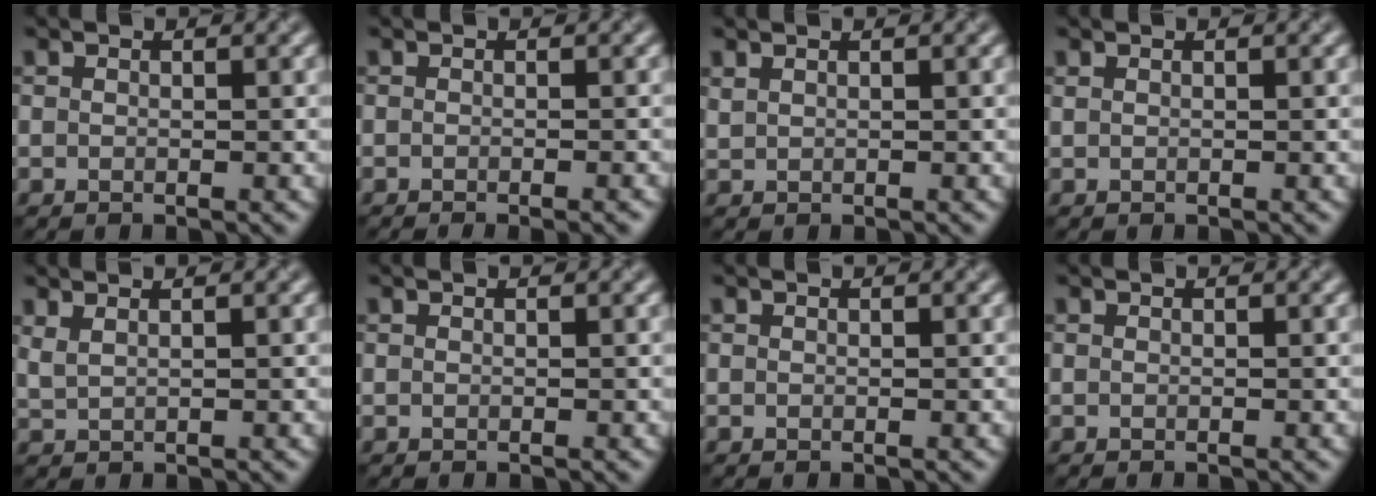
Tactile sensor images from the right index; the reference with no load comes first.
{"total": 1.4, "force": [-1.2, 0.0, 0.8], "torque": [-0.010, -0.008, -0.015]}
{"total": 0.7, "force": [0.6, 0.3, 0.3], "torque": [-0.015, 0.000, 0.019]}
{"total": 0.0}
{"total": 1.7, "force": [1.2, 0.5, 1.1], "torque": [-0.025, 0.000, 0.026]}
{"total": 0.0}
{"total": 0.0}
{"total": 0.0}